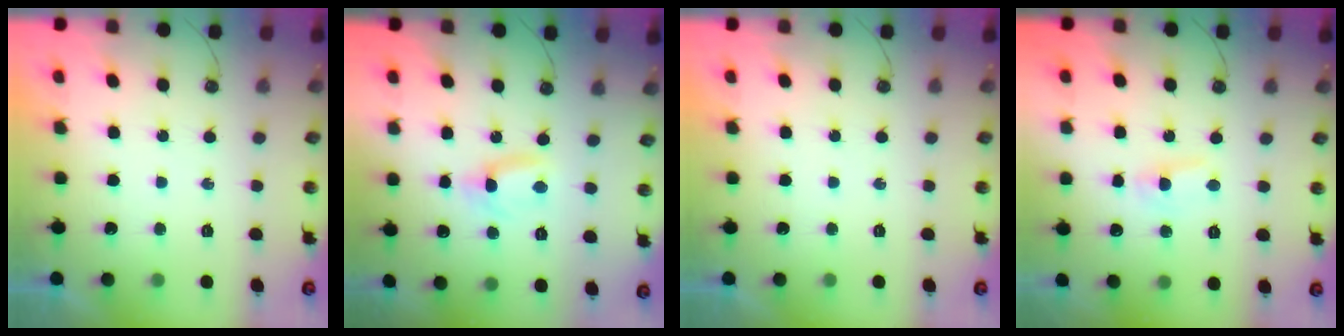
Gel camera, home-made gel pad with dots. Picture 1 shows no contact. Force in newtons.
{"total": 2.8, "press": 2.8, "slide": 0.2}
{"total": 0.0}
{"total": 3.5, "press": 3.5, "slide": 0.4}